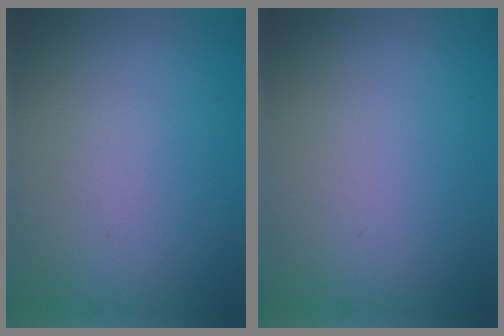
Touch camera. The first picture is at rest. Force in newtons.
{"total": 0.0}